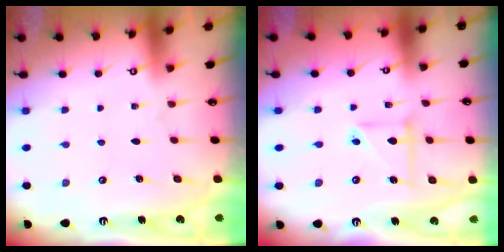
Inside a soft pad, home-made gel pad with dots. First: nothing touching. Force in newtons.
{"total": 5.1, "press": 5.0, "slide": 0.5}